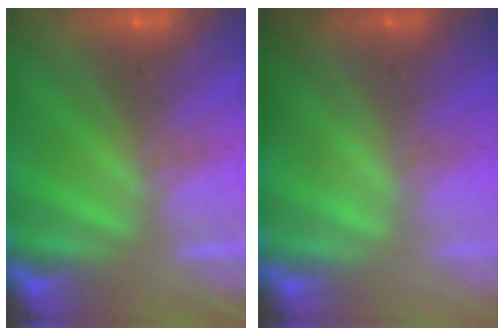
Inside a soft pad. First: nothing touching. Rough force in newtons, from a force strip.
{"total": 1.1}